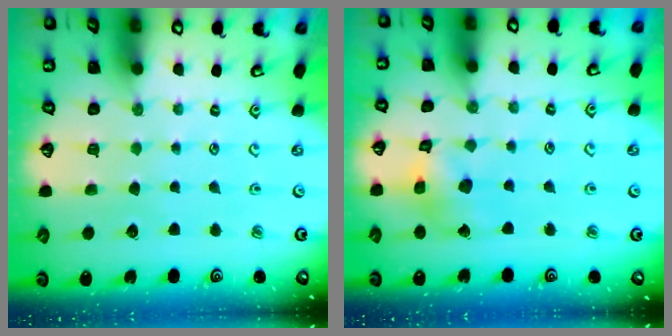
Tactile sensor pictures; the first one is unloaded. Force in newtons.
{"total": 8.4, "press": 8.4, "slide": 0.9}